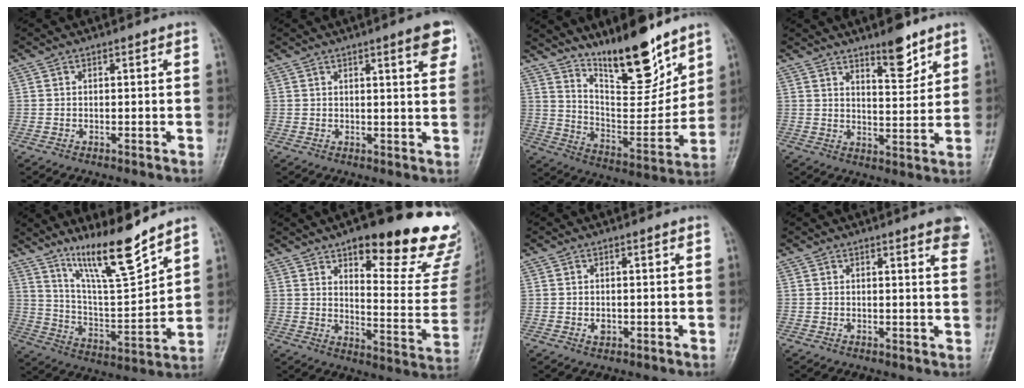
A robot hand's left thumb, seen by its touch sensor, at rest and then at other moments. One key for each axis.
{"total": 5.8, "fx": 3.1, "fy": 0.9, "fz": 4.8, "tx": -0.055, "ty": -0.012, "tz": 0.038}
{"total": 17.1, "fx": 12.9, "fy": 4.9, "fz": 10.0, "tx": -0.117, "ty": -0.094, "tz": 0.226}
{"total": 7.5, "fx": 5.4, "fy": 2.4, "fz": 4.6, "tx": -0.050, "ty": -0.042, "tz": 0.082}
{"total": 14.2, "fx": 11.0, "fy": 1.5, "fz": 8.8, "tx": -0.139, "ty": -0.077, "tz": 0.204}
{"total": 25.3, "fx": 16.1, "fy": 7.9, "fz": 17.8, "tx": -0.181, "ty": -0.085, "tz": 0.212}
{"total": 1.2, "fx": 0.0, "fy": 0.9, "fz": 0.8, "tx": -0.009, "ty": -0.001, "tz": 0.002}
{"total": 5.0, "fx": 3.4, "fy": 0.5, "fz": 3.6, "tx": -0.034, "ty": -0.010, "tz": 0.031}